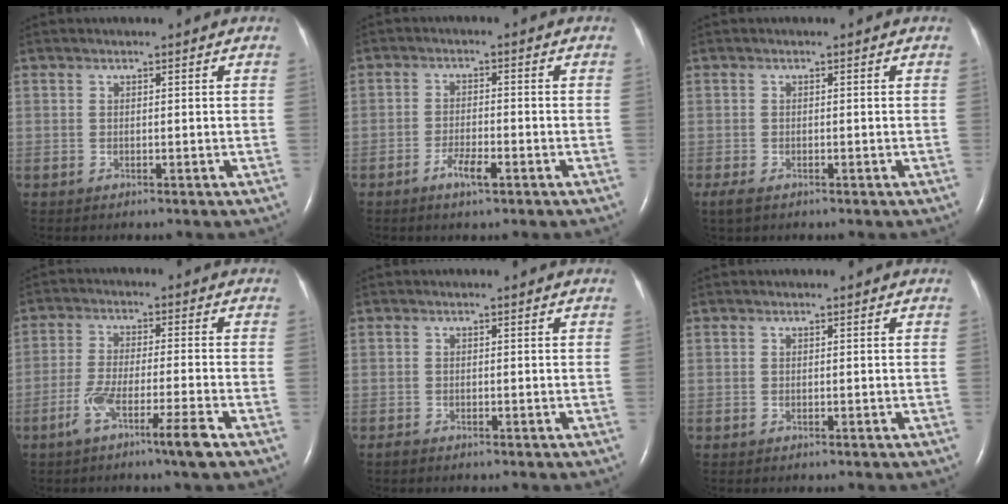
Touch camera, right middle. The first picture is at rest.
{"total": 3.4, "force": [-2.0, 0.6, 2.7], "torque": [-0.053, -0.001, -0.036]}
{"total": 2.4, "force": [-1.5, 0.9, 1.5], "torque": [-0.037, -0.008, -0.024]}
{"total": 7.3, "force": [-4.3, -0.5, 5.9], "torque": [-0.111, -0.012, -0.082]}
{"total": 0.5, "force": [-0.5, 0.1, 0.2], "torque": [-0.005, -0.001, -0.010]}
{"total": 0.0}